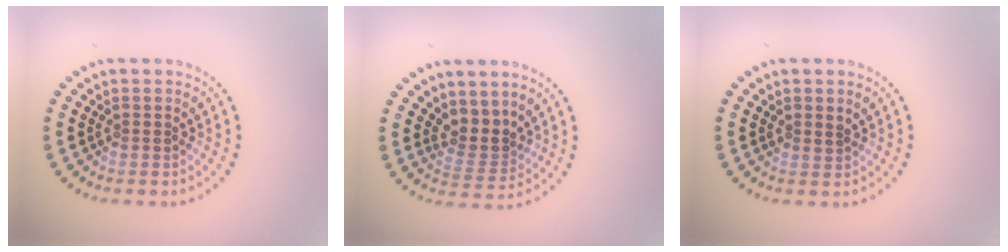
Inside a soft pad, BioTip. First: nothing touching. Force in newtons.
{"total": 2.9, "press": 2.1, "slide": 2.0}
{"total": 0.6, "press": 0.4, "slide": 0.5}